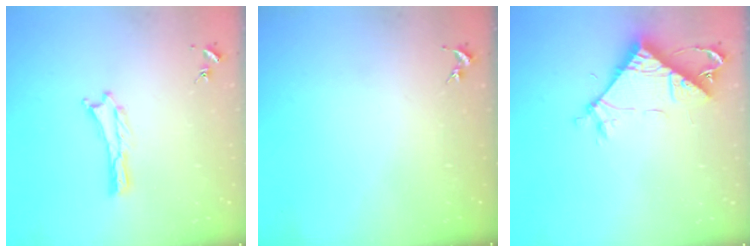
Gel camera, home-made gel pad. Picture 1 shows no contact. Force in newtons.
{"total": 0.0}
{"total": 9.7, "press": 9.7, "slide": 0.8}